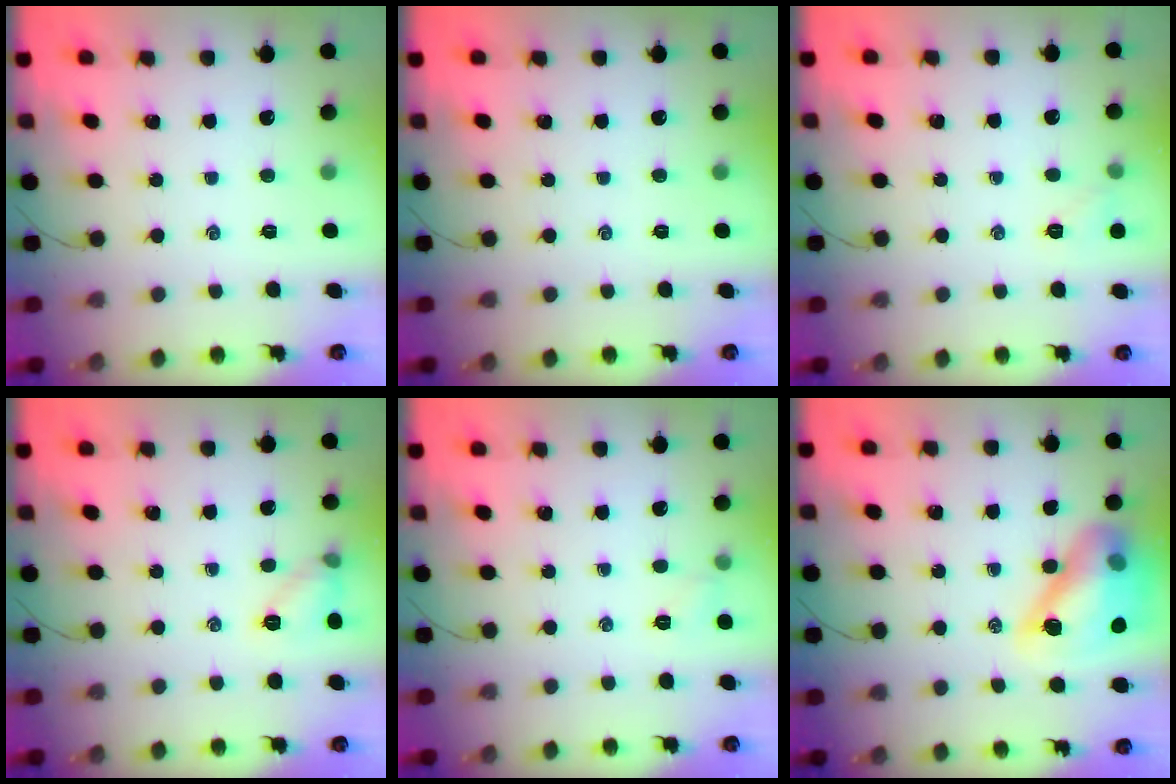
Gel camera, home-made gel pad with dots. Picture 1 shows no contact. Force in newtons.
{"total": 0.0}
{"total": 4.8, "press": 4.6, "slide": 1.3}
{"total": 6.9, "press": 6.7, "slide": 1.5}
{"total": 4.7, "press": 4.6, "slide": 1.0}
{"total": 15.5, "press": 14.9, "slide": 4.1}